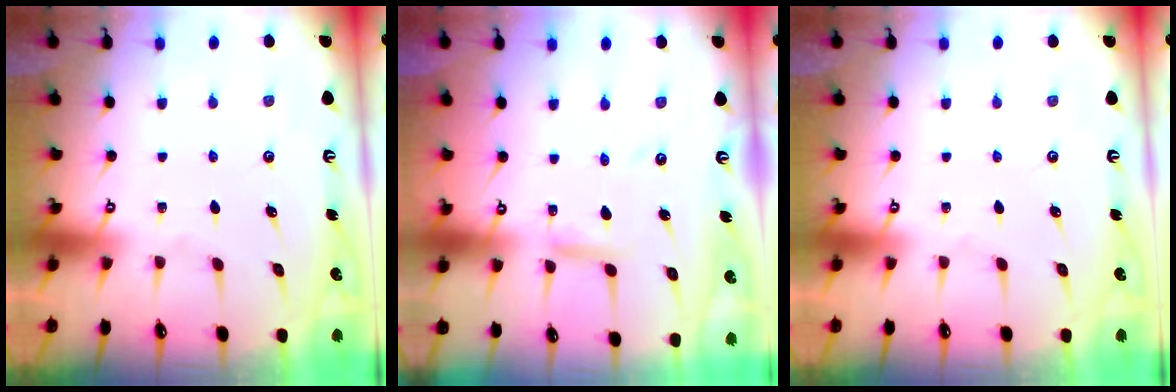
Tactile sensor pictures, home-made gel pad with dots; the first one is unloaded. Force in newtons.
{"total": 4.0, "press": 4.0, "slide": 0.3}
{"total": 0.0}